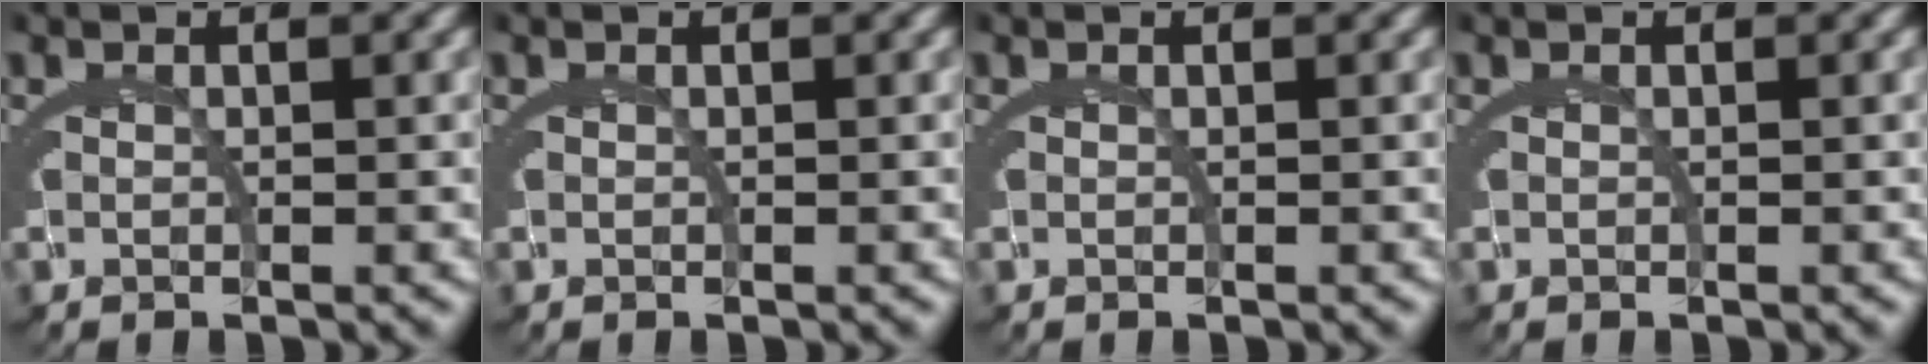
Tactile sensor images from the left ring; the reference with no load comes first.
{"total": 0.0}
{"total": 0.0}
{"total": 0.0}